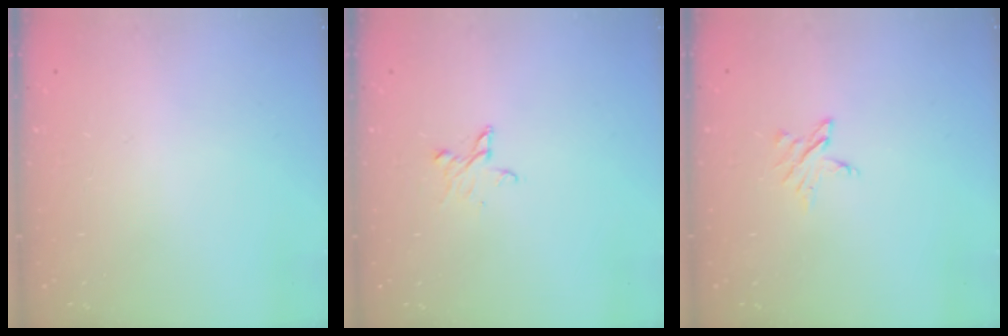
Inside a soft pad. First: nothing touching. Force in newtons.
{"total": 5.1, "press": 5.1, "slide": 0.5}
{"total": 4.4, "press": 4.4, "slide": 0.5}